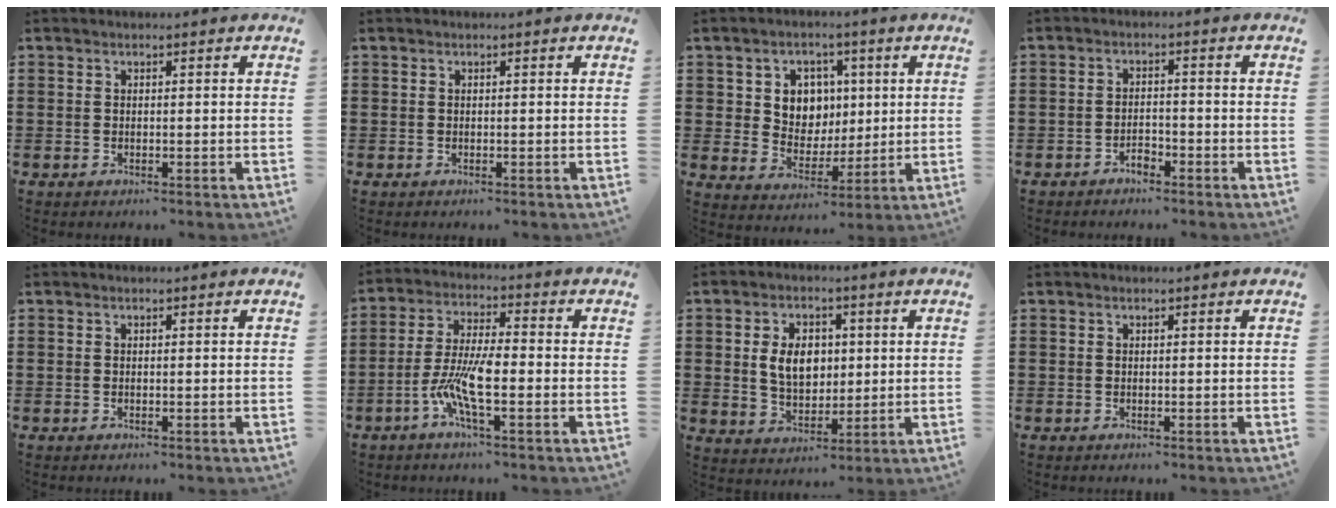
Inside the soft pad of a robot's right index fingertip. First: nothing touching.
{"total": 0.0}
{"total": 6.6, "force": [1.9, 5.9, 2.5], "torque": [-0.062, 0.013, 0.030]}
{"total": 2.1, "force": [-1.8, 0.8, 0.8], "torque": [-0.022, 0.002, -0.037]}
{"total": 0.0}
{"total": 8.0, "force": [-2.9, 1.9, 7.2], "torque": [-0.166, -0.015, -0.063]}
{"total": 6.8, "force": [0.8, 4.9, 4.6], "torque": [-0.093, 0.007, 0.008]}
{"total": 0.0}